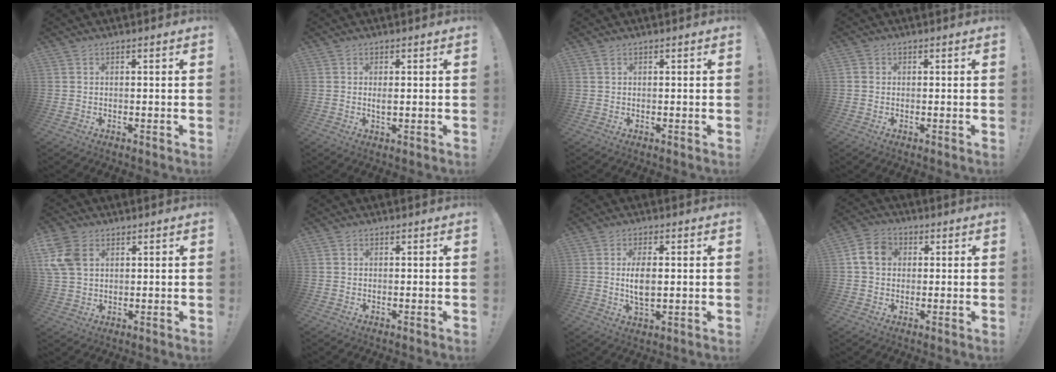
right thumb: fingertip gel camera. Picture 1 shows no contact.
{"total": 1.6, "force": [0.2, 0.4, 1.5], "torque": [-0.016, -0.006, 0.000]}
{"total": 0.7, "force": [0.4, 0.4, 0.4], "torque": [-0.003, -0.002, 0.005]}
{"total": 1.3, "force": [0.1, 1.2, 0.4], "torque": [-0.013, 0.007, 0.003]}
{"total": 10.7, "force": [3.6, 7.5, 6.8], "torque": [-0.148, -0.001, 0.072]}
{"total": 0.5, "force": [0.0, 0.5, -0.1], "torque": [-0.002, 0.003, 0.002]}
{"total": 7.0, "force": [0.4, 3.2, 6.2], "torque": [-0.106, -0.007, 0.002]}
{"total": 7.9, "force": [1.6, 6.4, 4.4], "torque": [-0.075, 0.019, 0.037]}